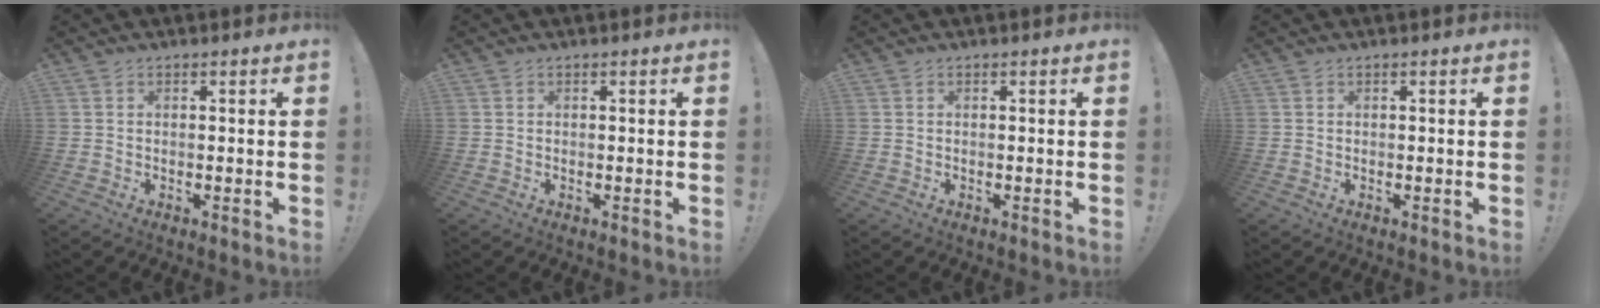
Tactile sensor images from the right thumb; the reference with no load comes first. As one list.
[{"total": 0.0}, {"total": 0.0}, {"total": 0.0}]